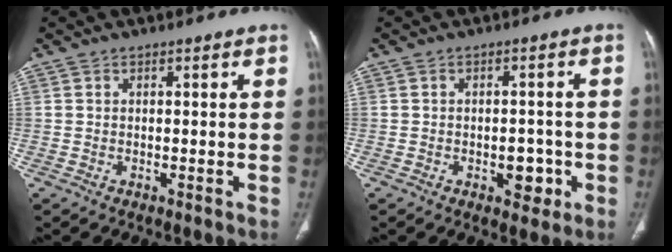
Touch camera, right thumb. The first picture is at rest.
{"total": 4.6, "force": [-1.6, 2.9, 3.2], "torque": [-0.019, 0.009, -0.016]}